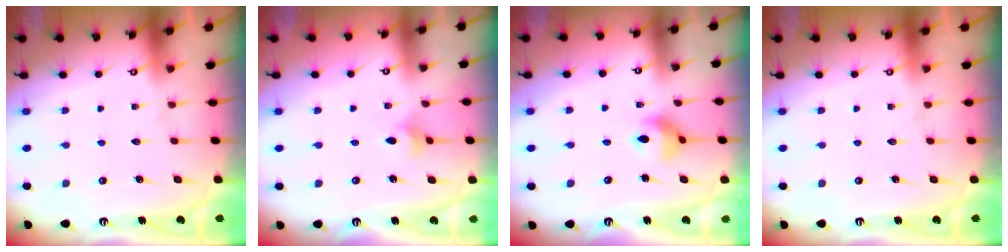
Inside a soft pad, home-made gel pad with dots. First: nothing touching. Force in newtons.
{"total": 2.9, "press": 2.8, "slide": 0.7}
{"total": 8.8, "press": 8.6, "slide": 2.1}
{"total": 0.0}